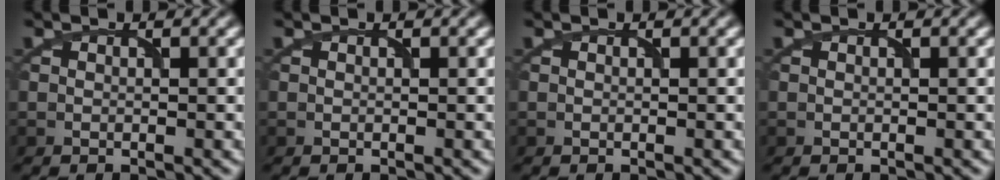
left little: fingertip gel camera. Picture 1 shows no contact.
{"total": 0.0}
{"total": 0.0}
{"total": 0.0}